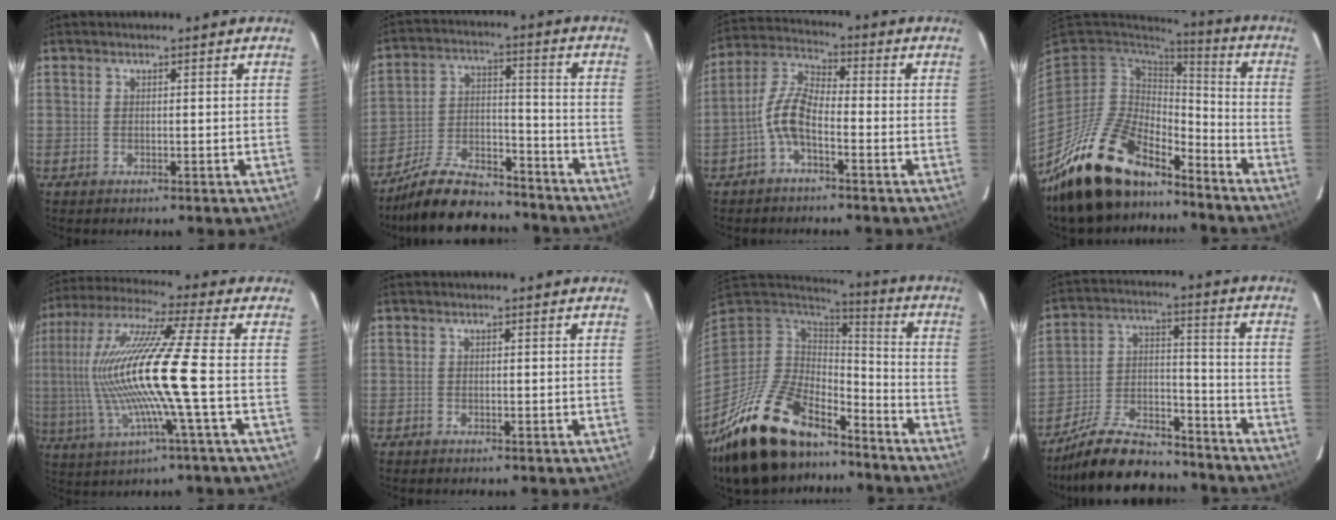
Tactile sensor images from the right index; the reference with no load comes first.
{"total": 17.1, "force": [-14.4, 5.6, 7.5], "torque": [-0.153, 0.009, -0.229]}
{"total": 7.0, "force": [-3.1, 2.7, 5.7], "torque": [-0.127, 0.017, -0.065]}
{"total": 21.3, "force": [-16.2, 8.9, 10.6], "torque": [-0.215, -0.017, -0.278]}
{"total": 17.8, "force": [-1.6, -0.1, 17.8], "torque": [-0.334, -0.006, -0.028]}
{"total": 0.0}
{"total": 25.9, "force": [-18.3, 11.2, 14.4], "torque": [-0.292, -0.017, -0.303]}
{"total": 19.1, "force": [-15.9, 6.4, 8.5], "torque": [-0.168, 0.012, -0.247]}